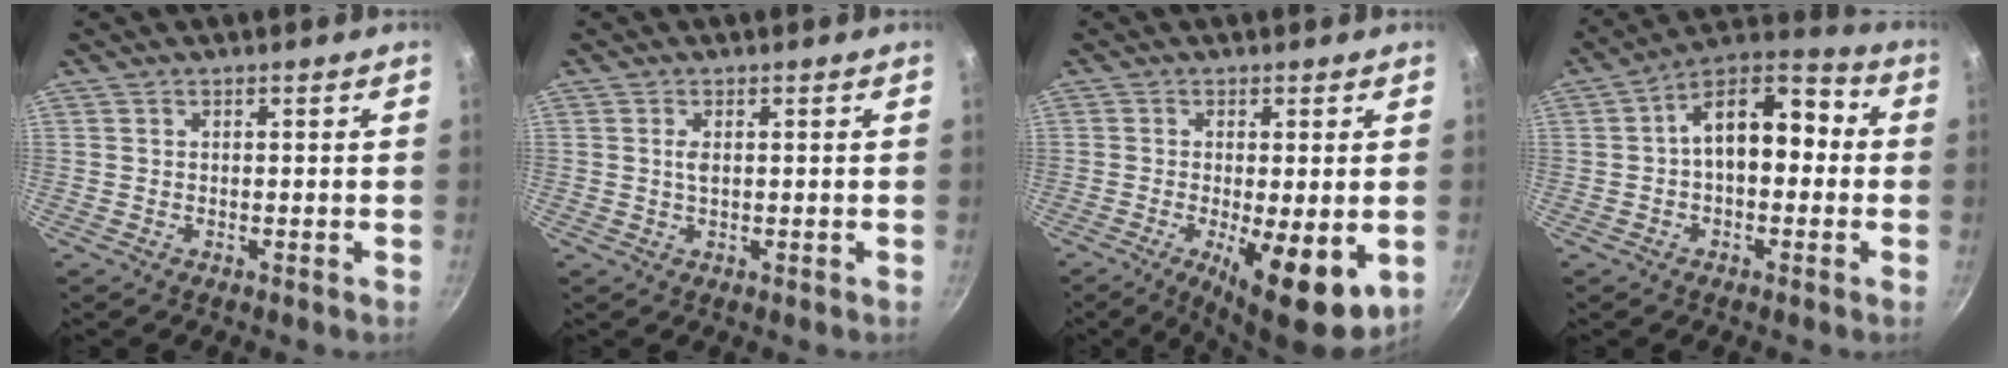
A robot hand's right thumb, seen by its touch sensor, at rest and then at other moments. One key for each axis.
{"total": 1.6, "fx": 0.3, "fy": 0.8, "fz": 1.4, "tx": -0.031, "ty": 0.001, "tz": 0.010}
{"total": 13.2, "fx": -3.7, "fy": 4.1, "fz": 11.9, "tx": -0.164, "ty": -0.024, "tz": -0.043}
{"total": 14.1, "fx": 0.8, "fy": 8.1, "fz": 11.5, "tx": -0.147, "ty": 0.048, "tz": -0.003}